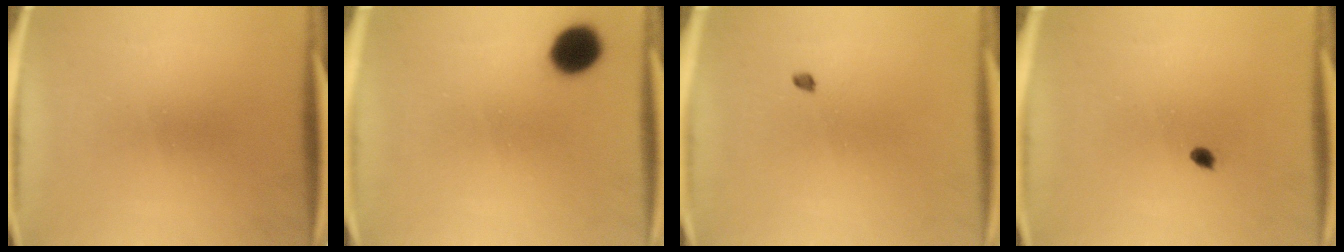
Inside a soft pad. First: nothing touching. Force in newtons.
{"total": 7.8}
{"total": 0.9}
{"total": 1.1}